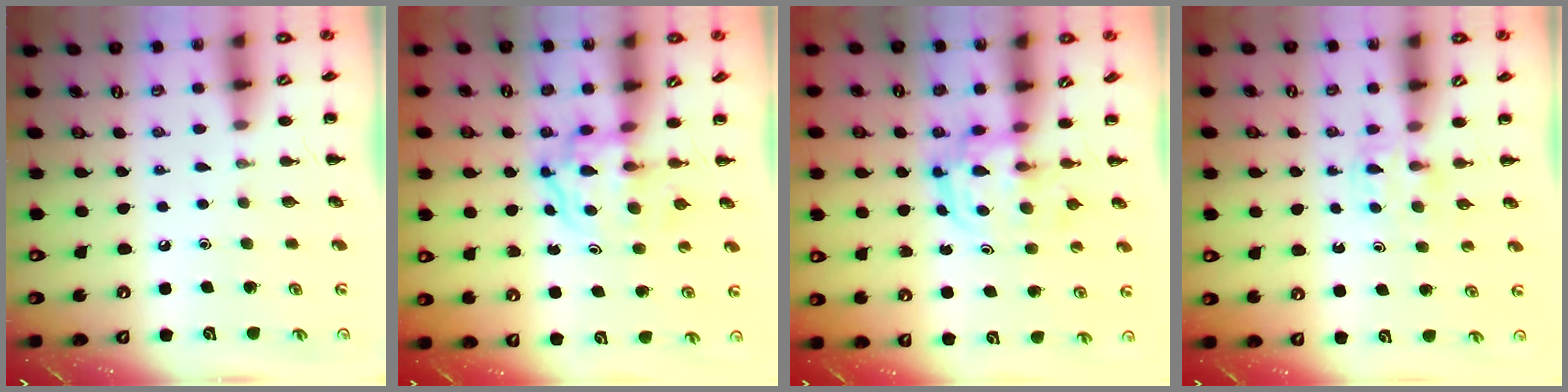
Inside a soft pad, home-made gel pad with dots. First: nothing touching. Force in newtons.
{"total": 3.7, "press": 3.7, "slide": 0.4}
{"total": 2.9, "press": 2.9, "slide": 0.3}
{"total": 3.0, "press": 2.8, "slide": 1.0}